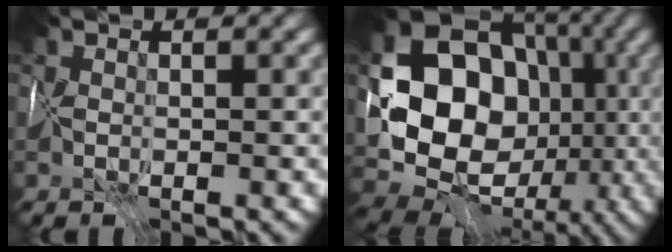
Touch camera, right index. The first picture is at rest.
{"total": 14.1, "force": [-0.2, 11.3, 8.5], "torque": [-0.135, -0.019, -0.005]}